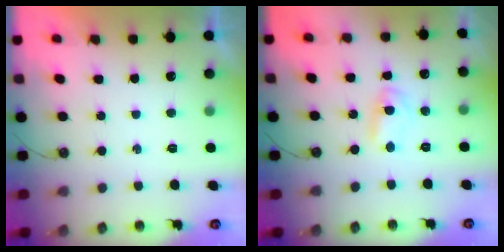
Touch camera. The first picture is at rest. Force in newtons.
{"total": 2.4, "press": 2.4, "slide": 0.2}